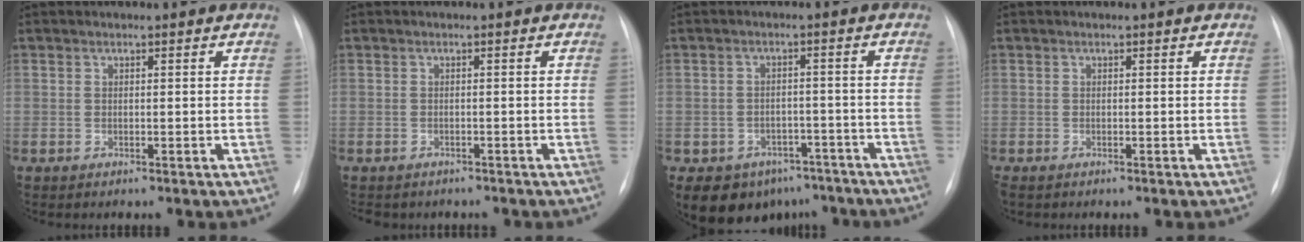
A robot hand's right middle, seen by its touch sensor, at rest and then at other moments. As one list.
[{"total": 5.3, "force": [-4.4, 2.6, 1.5], "torque": [-0.021, 0.003, -0.050]}, {"total": 9.5, "force": [-6.6, 6.5, 2.0], "torque": [-0.022, 0.017, -0.083]}, {"total": 0.5, "force": [-0.4, 0.2, 0.3], "torque": [-0.007, -0.001, -0.006]}]